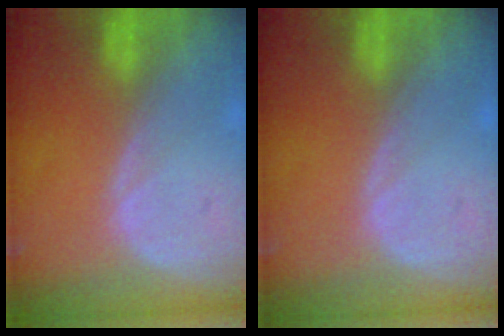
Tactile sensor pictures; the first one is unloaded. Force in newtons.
{"total": 0.0}